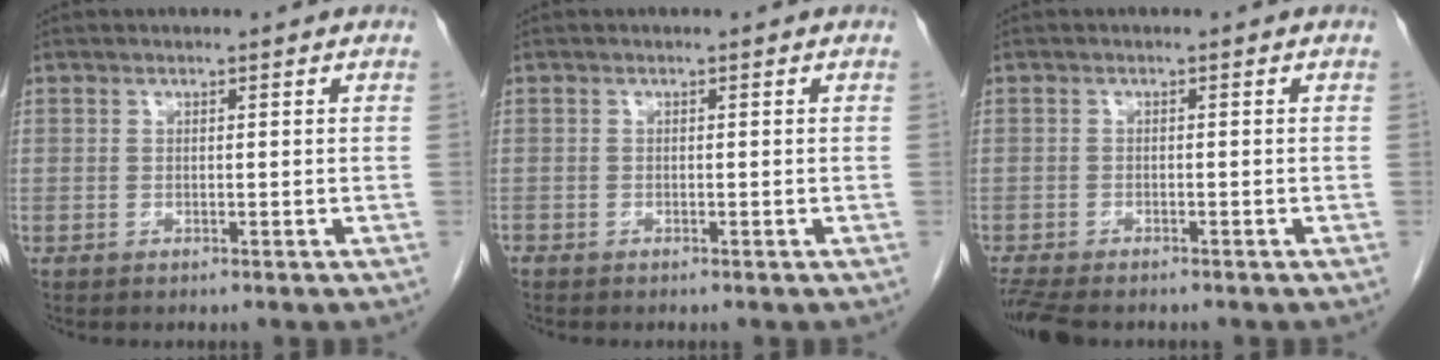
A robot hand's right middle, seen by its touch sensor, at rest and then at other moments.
{"total": 0.5, "force": [-0.5, 0.3, 0.0], "torque": [-0.006, 0.000, -0.011]}
{"total": 6.7, "force": [-5.6, 1.9, 3.2], "torque": [-0.058, -0.012, -0.092]}